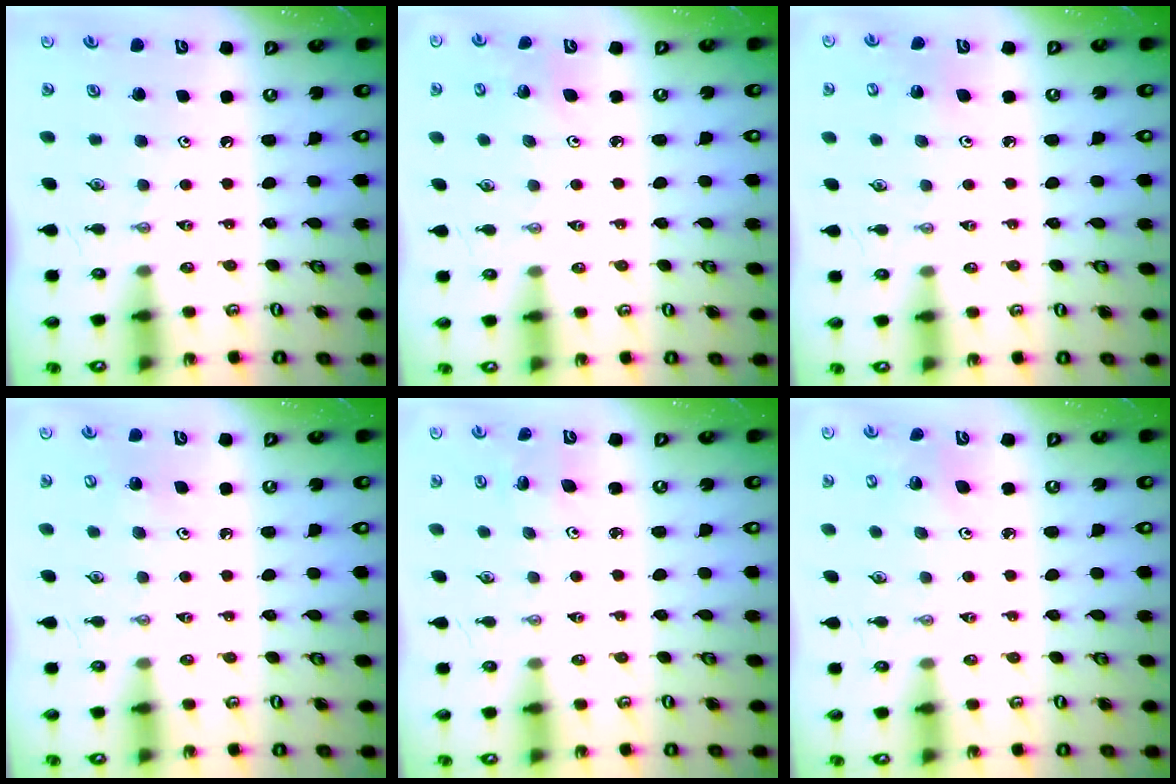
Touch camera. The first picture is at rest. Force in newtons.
{"total": 2.8, "press": 2.8, "slide": 0.2}
{"total": 3.3, "press": 3.2, "slide": 0.5}
{"total": 5.3, "press": 5.2, "slide": 0.8}
{"total": 2.5, "press": 2.5, "slide": 0.2}
{"total": 4.2, "press": 4.1, "slide": 0.9}